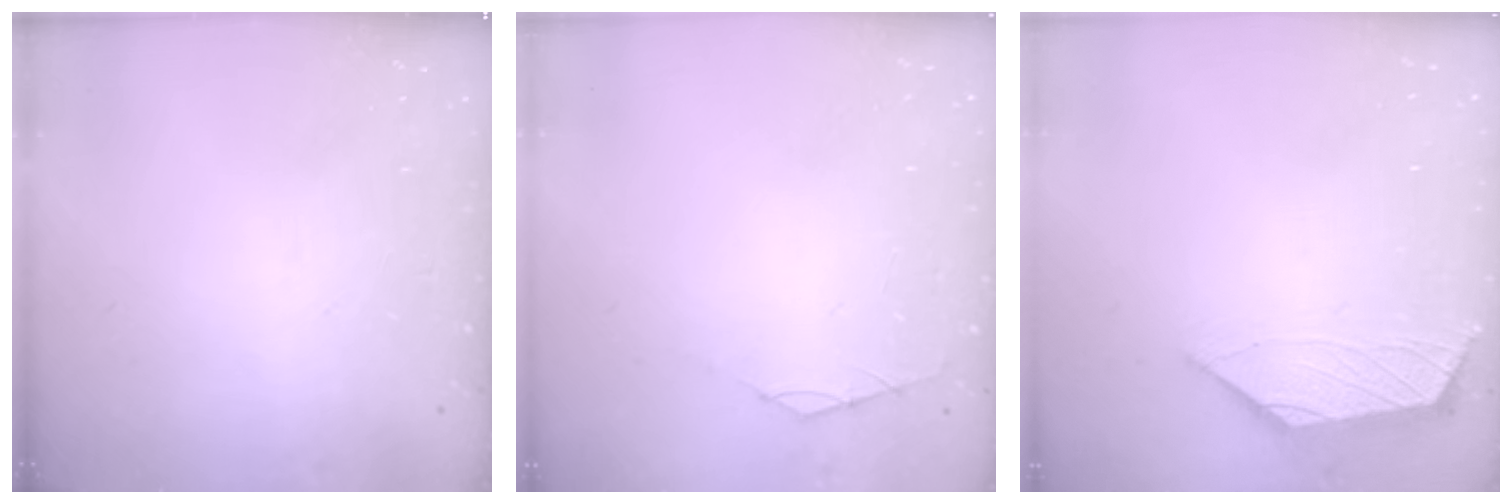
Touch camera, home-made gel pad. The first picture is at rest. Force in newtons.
{"total": 0.7, "press": 0.6, "slide": 0.4}
{"total": 0.9, "press": 0.8, "slide": 0.4}